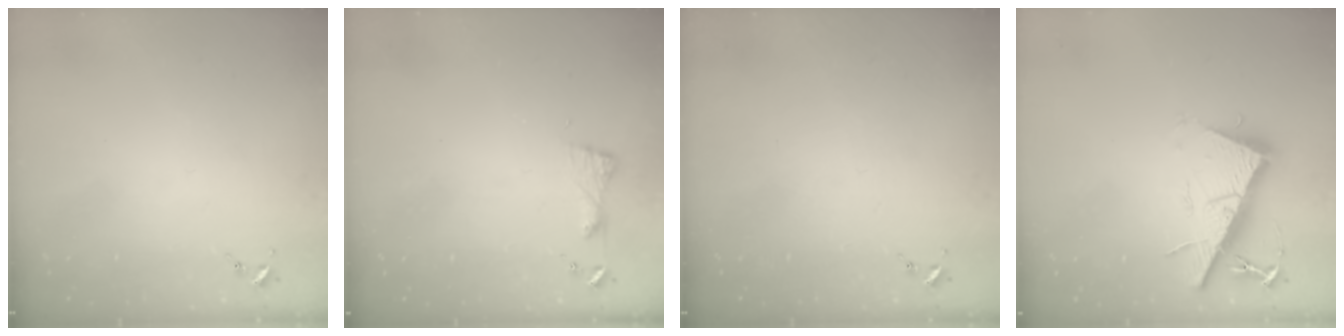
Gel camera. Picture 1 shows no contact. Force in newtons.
{"total": 5.0, "press": 4.9, "slide": 0.6}
{"total": 0.0}
{"total": 14.6, "press": 14.6, "slide": 0.4}